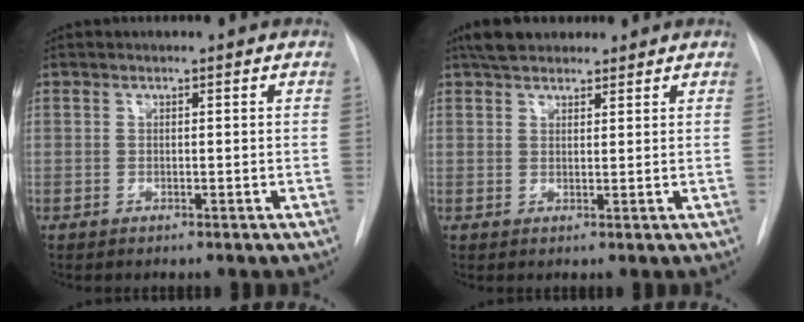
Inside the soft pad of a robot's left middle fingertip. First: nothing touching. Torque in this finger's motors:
{"motor_torque": [0.45, -0.45, 0.00, 0.01]}